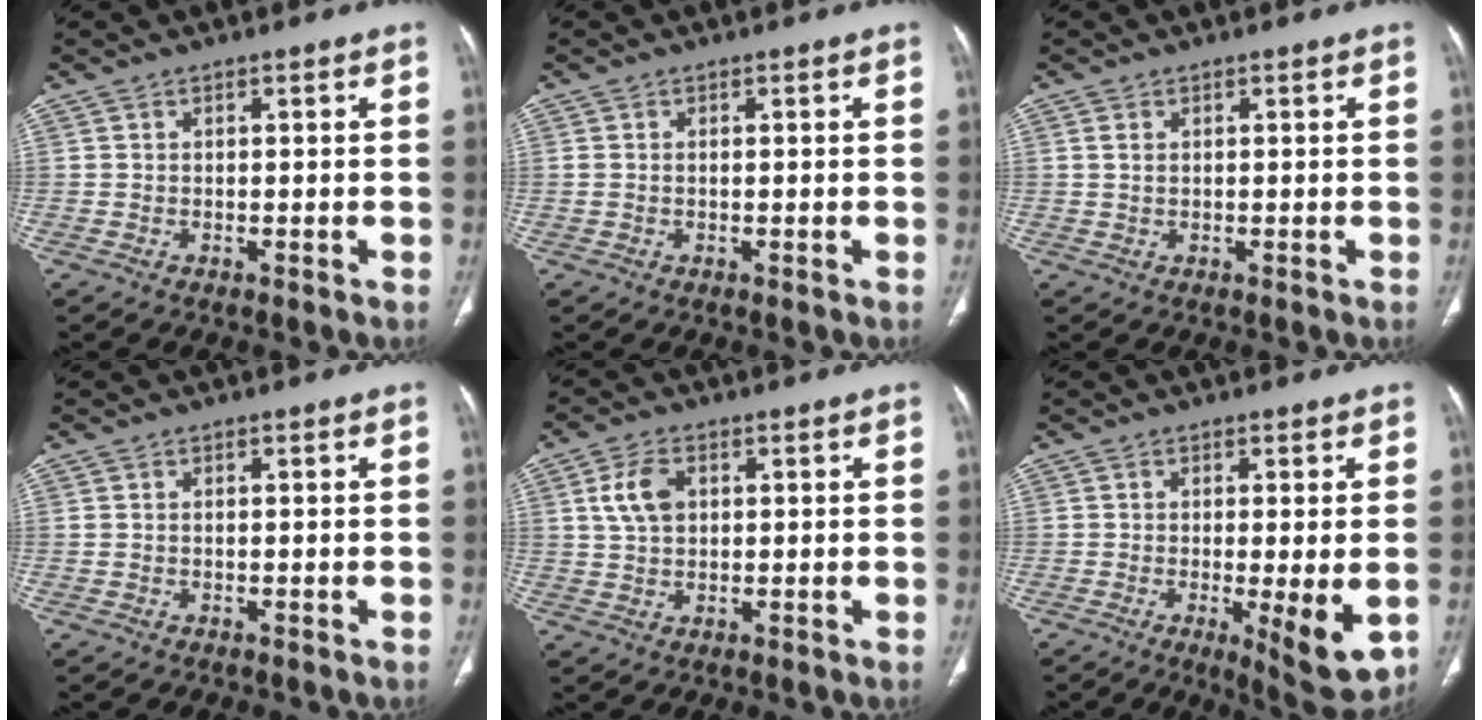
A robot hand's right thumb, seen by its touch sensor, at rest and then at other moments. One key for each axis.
{"total": 1.1, "fx": 0.1, "fy": 0.7, "fz": 0.9, "tx": -0.030, "ty": 0.011, "tz": 0.007}
{"total": 1.2, "fx": 0.4, "fy": 0.7, "fz": 0.9, "tx": -0.021, "ty": -0.002, "tz": 0.011}
{"total": 0.6, "fx": 0.1, "fy": 0.3, "fz": 0.4, "tx": -0.017, "ty": 0.009, "tz": 0.007}
{"total": 5.9, "fx": 1.7, "fy": 3.8, "fz": 4.1, "tx": -0.077, "ty": 0.002, "tz": 0.032}
{"total": 9.4, "fx": -2.1, "fy": 2.0, "fz": 8.9, "tx": -0.131, "ty": -0.028, "tz": -0.029}